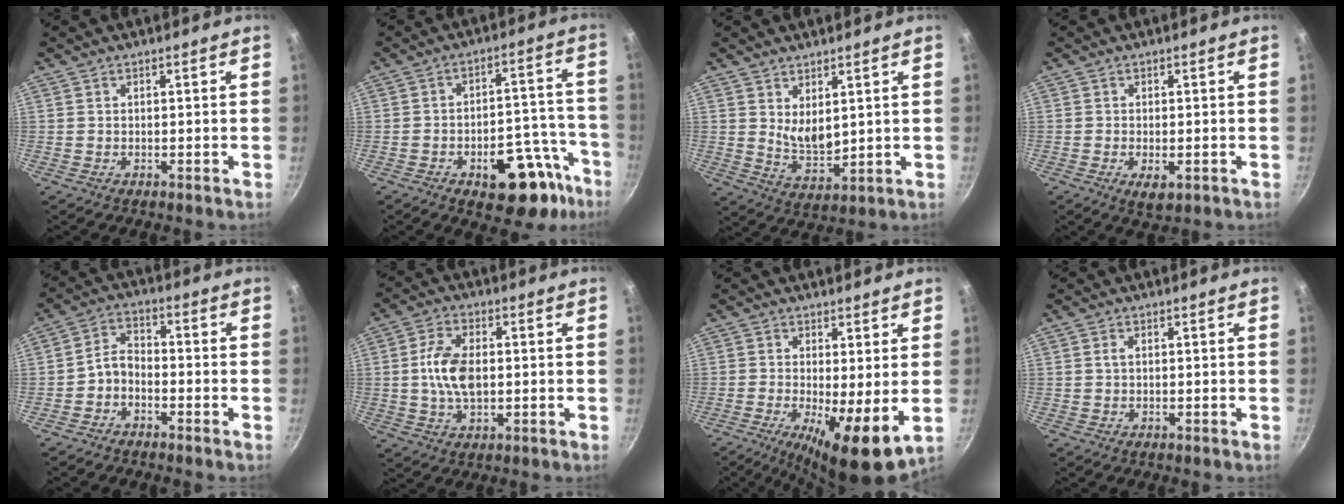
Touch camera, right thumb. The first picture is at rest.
{"total": 15.2, "force": [-8.4, 7.1, 10.6], "torque": [-0.106, 0.075, -0.109]}
{"total": 6.0, "force": [2.0, 3.0, 4.7], "torque": [-0.072, -0.028, 0.048]}
{"total": 3.0, "force": [-1.1, 1.4, 2.5], "torque": [-0.044, -0.006, -0.015]}
{"total": 4.8, "force": [-2.3, 3.2, 2.8], "torque": [-0.042, 0.030, -0.055]}
{"total": 9.4, "force": [0.3, 5.3, 7.7], "torque": [-0.148, 0.004, 0.007]}
{"total": 12.1, "force": [-2.6, 3.4, 11.3], "torque": [-0.180, -0.022, -0.029]}
{"total": 0.9, "force": [0.1, 0.5, 0.7], "torque": [-0.013, 0.002, 0.001]}